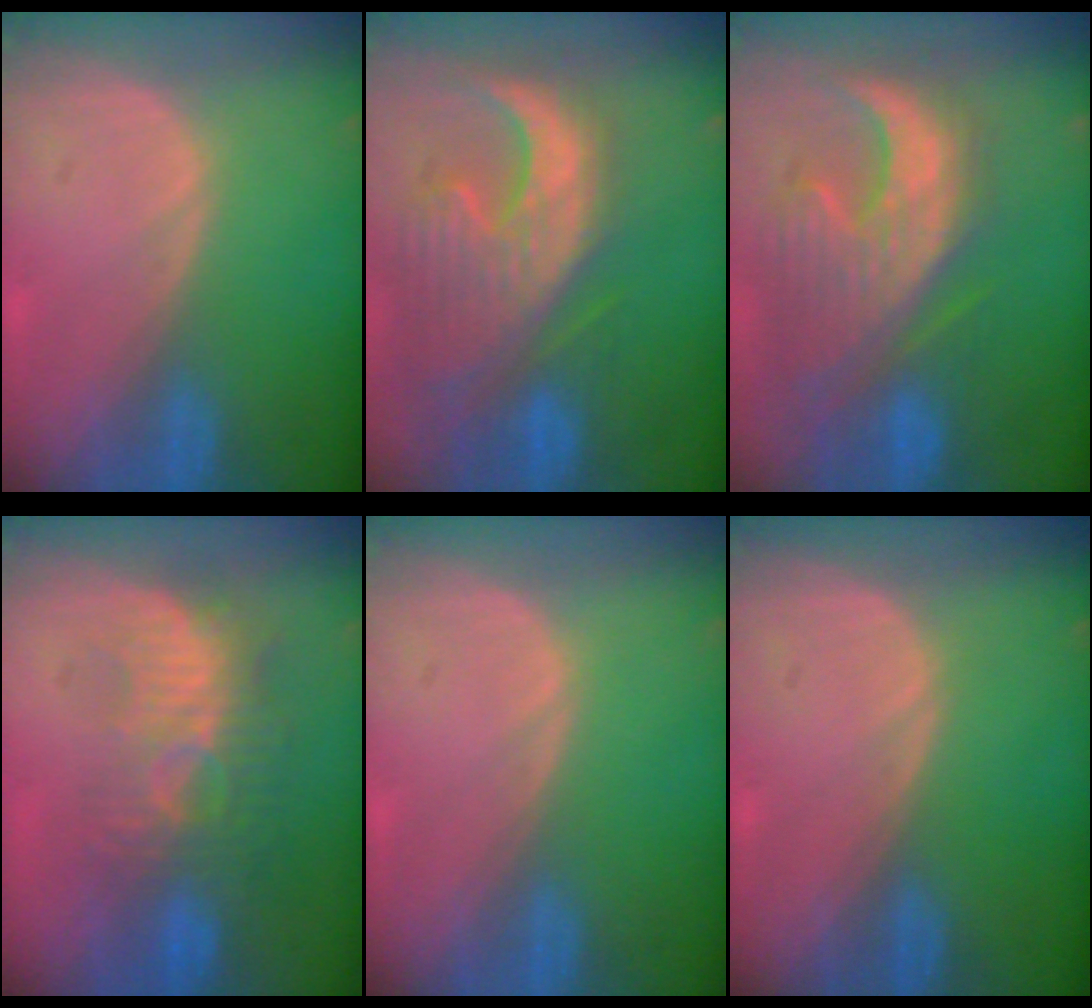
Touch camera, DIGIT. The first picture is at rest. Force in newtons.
{"total": 13.3, "press": 11.3, "slide": 7.0}
{"total": 12.2, "press": 11.2, "slide": 4.9}
{"total": 9.4, "press": 8.7, "slide": 3.7}
{"total": 0.0}
{"total": 0.0}